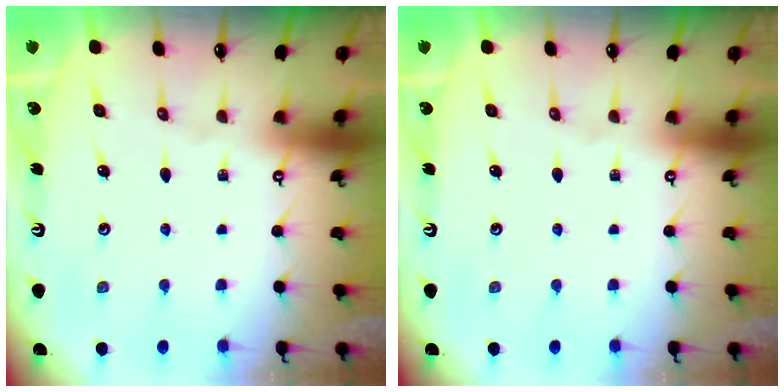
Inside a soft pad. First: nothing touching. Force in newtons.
{"total": 0.0}